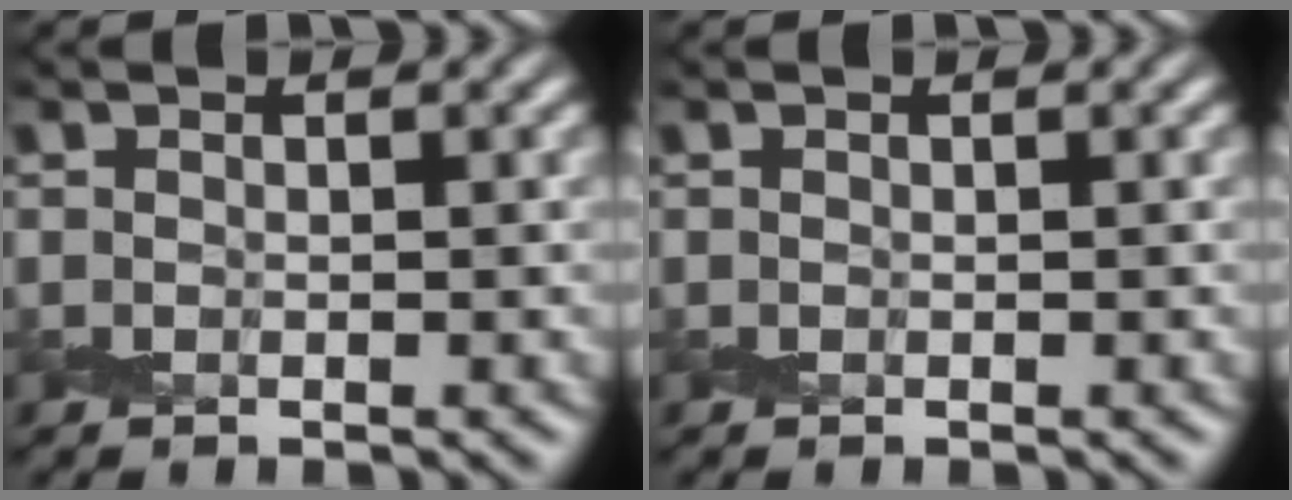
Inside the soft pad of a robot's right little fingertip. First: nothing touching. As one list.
[{"total": 0.0}]